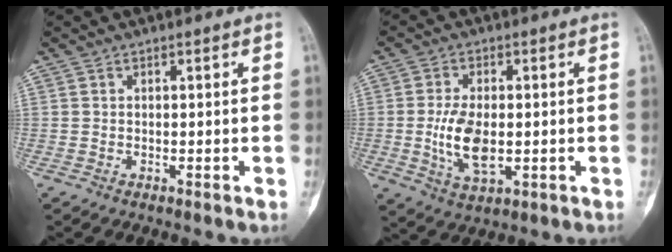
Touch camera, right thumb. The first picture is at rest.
{"total": 8.7, "force": [-0.8, 4.5, 7.4], "torque": [-0.137, -0.006, -0.009]}